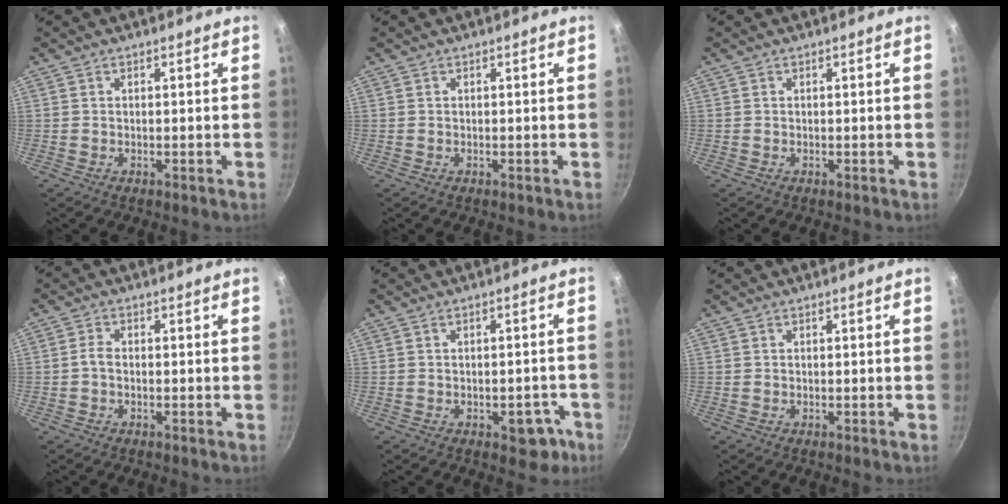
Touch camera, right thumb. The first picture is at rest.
{"total": 0.0}
{"total": 0.0}
{"total": 1.7, "force": [-0.5, 0.9, 1.3], "torque": [-0.031, 0.011, -0.015]}
{"total": 5.2, "force": [-2.4, 3.1, 3.5], "torque": [-0.017, 0.020, -0.020]}
{"total": 0.0}